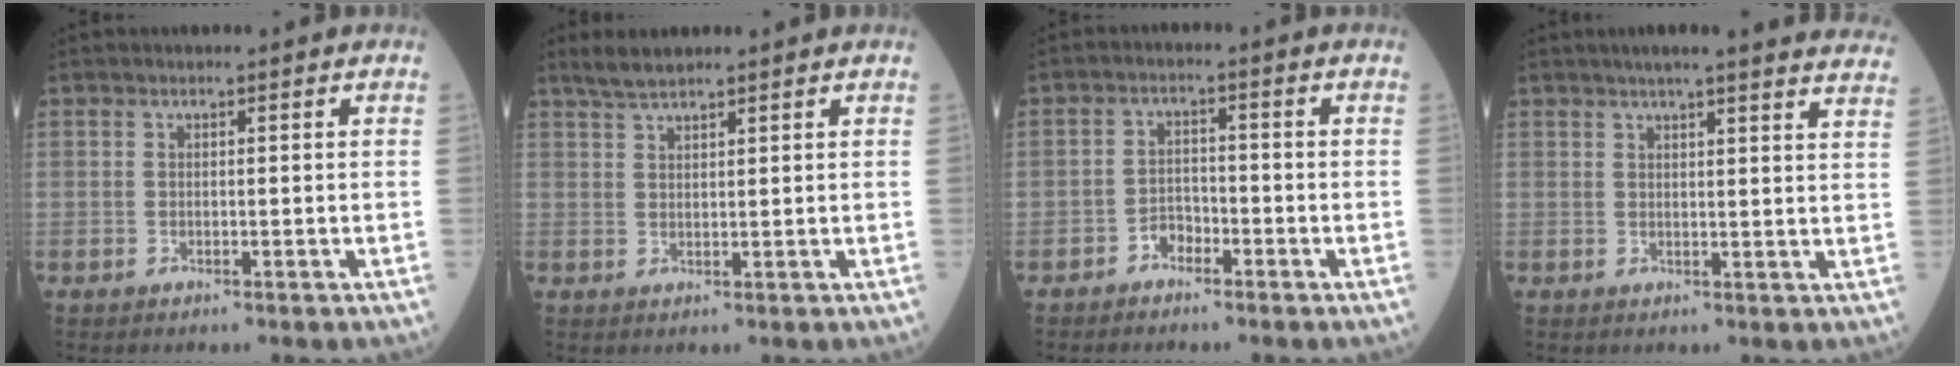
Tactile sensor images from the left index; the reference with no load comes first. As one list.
[{"total": 3.0, "force": [2.7, 0.3, 1.3], "torque": [-0.031, 0.014, 0.056]}, {"total": 2.7, "force": [-2.0, 1.5, 1.0], "torque": [-0.016, 0.006, -0.037]}, {"total": 20.9, "force": [19.2, 1.3, 8.4], "torque": [-0.107, -0.017, 0.215]}]